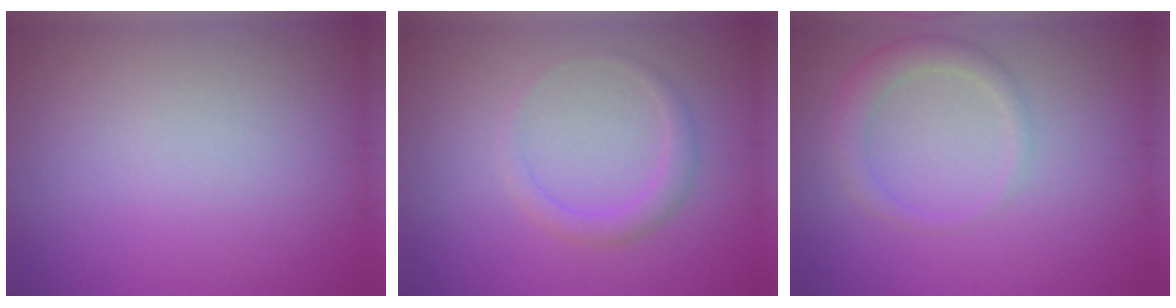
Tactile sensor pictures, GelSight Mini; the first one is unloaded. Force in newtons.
{"total": 1.8, "press": 1.8, "slide": 0.1}
{"total": 2.2, "press": 2.2, "slide": 0.3}